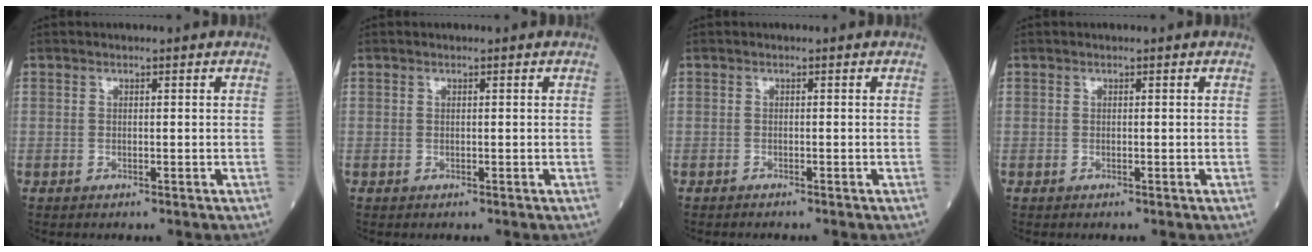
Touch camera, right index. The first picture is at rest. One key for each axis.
{"total": 0.0}
{"total": 0.8, "fx": -0.8, "fy": -0.1, "fz": 0.3, "tx": -0.003, "ty": 0.000, "tz": -0.013}
{"total": 0.0}